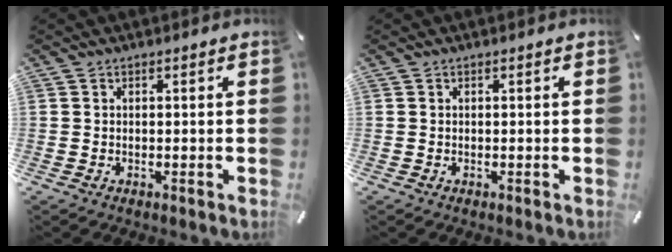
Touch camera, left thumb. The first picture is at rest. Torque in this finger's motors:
{"motor_torque": [0.00, 0.00, -0.01, 0.01, 0.00]}